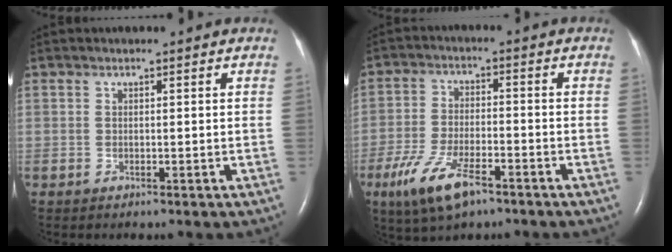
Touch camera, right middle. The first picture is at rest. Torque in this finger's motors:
{"motor_torque": [1.29, -0.83, 0.23, 0.06]}